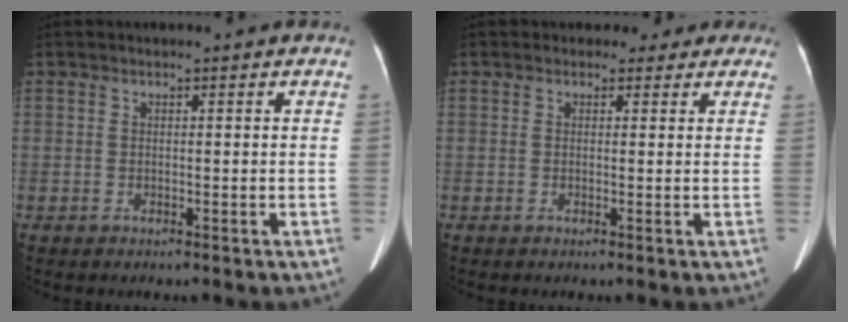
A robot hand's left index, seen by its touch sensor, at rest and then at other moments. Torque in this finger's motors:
{"motor_torque": [0.29, -0.29, 0.05, 0.00]}